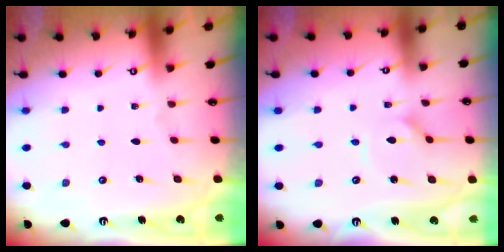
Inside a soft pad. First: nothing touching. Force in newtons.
{"total": 2.1, "press": 2.1, "slide": 0.3}